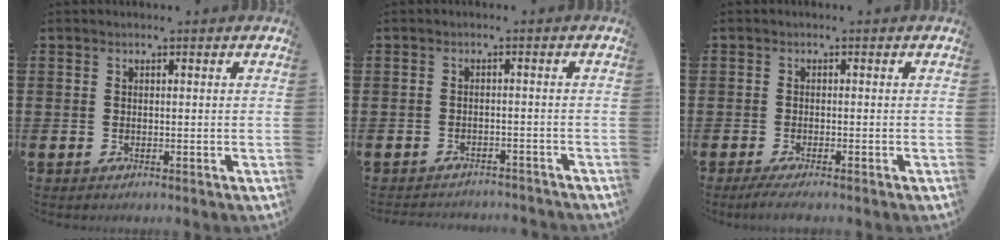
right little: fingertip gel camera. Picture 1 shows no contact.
{"total": 1.6, "force": [-1.5, 0.0, -0.1], "torque": [-0.003, 0.004, -0.034]}
{"total": 1.3, "force": [-0.8, 0.1, 1.1], "torque": [-0.018, 0.000, -0.015]}